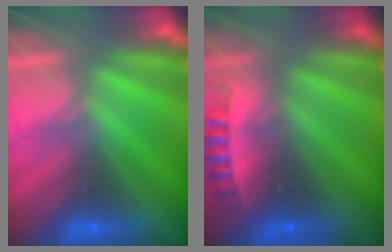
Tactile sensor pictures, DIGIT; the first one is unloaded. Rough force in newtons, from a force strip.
{"total": 2.4}